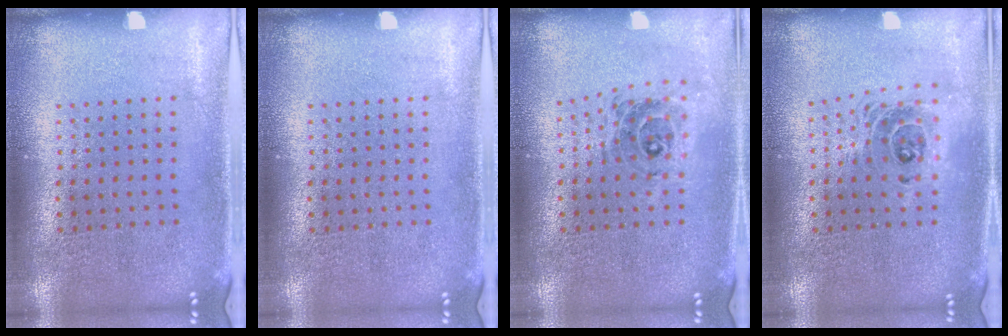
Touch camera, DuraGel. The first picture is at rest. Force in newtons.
{"total": 0.0}
{"total": 0.7, "press": 0.7, "slide": 0.1}
{"total": 1.5, "press": 1.3, "slide": 0.9}